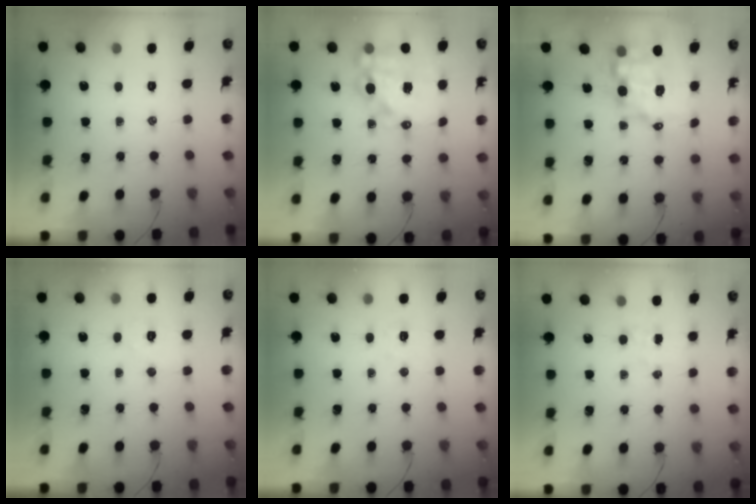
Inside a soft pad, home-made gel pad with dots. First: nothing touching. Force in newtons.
{"total": 16.7, "press": 16.2, "slide": 3.7}
{"total": 9.5, "press": 9.2, "slide": 2.6}
{"total": 5.4, "press": 5.4, "slide": 0.9}
{"total": 3.6, "press": 3.4, "slide": 1.2}
{"total": 3.7, "press": 3.5, "slide": 1.1}